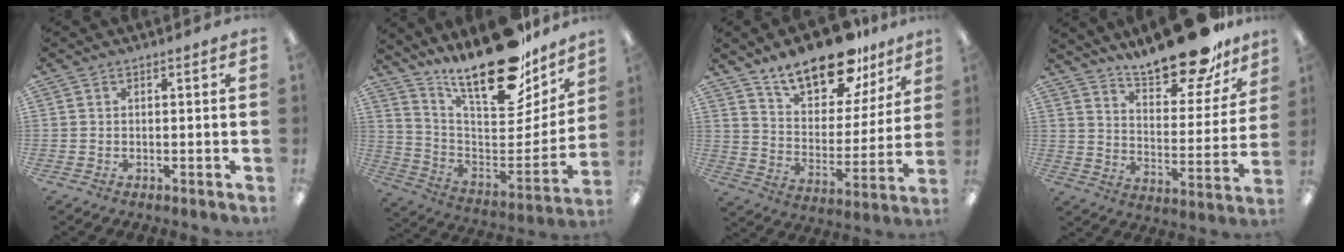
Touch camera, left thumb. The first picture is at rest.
{"total": 22.9, "force": [18.1, 8.1, 11.5], "torque": [-0.156, -0.138, 0.307]}
{"total": 18.2, "force": [14.3, 7.6, 8.3], "torque": [-0.139, -0.092, 0.250]}
{"total": 20.2, "force": [17.0, 5.9, 9.1], "torque": [-0.135, -0.120, 0.289]}